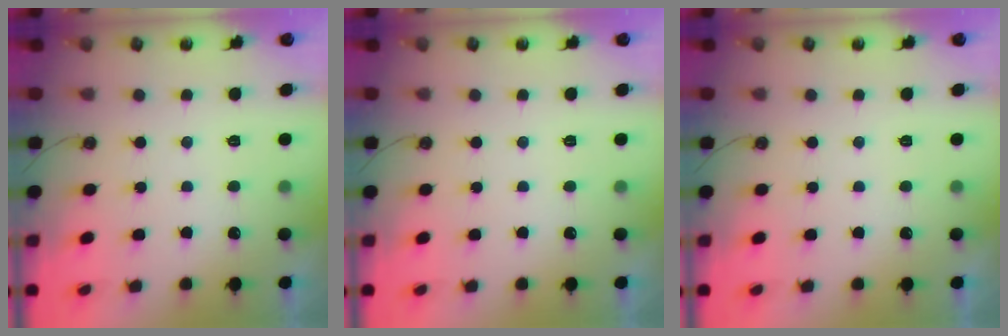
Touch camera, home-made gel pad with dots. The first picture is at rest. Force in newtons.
{"total": 0.0}
{"total": 0.0}